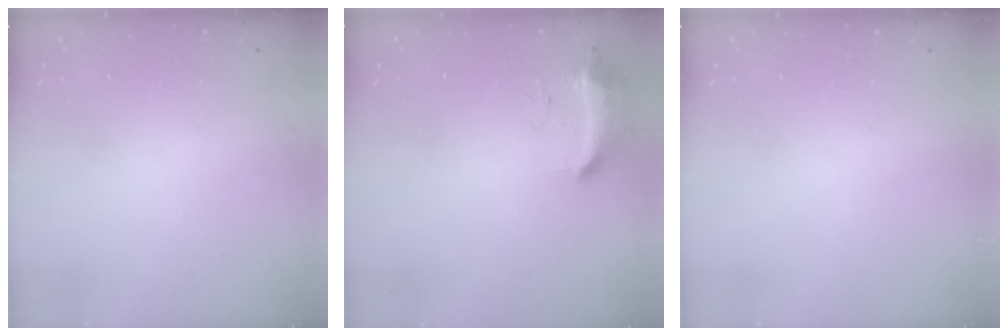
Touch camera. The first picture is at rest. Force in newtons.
{"total": 9.1, "press": 9.1, "slide": 0.0}
{"total": 0.9, "press": 0.0, "slide": 0.9}